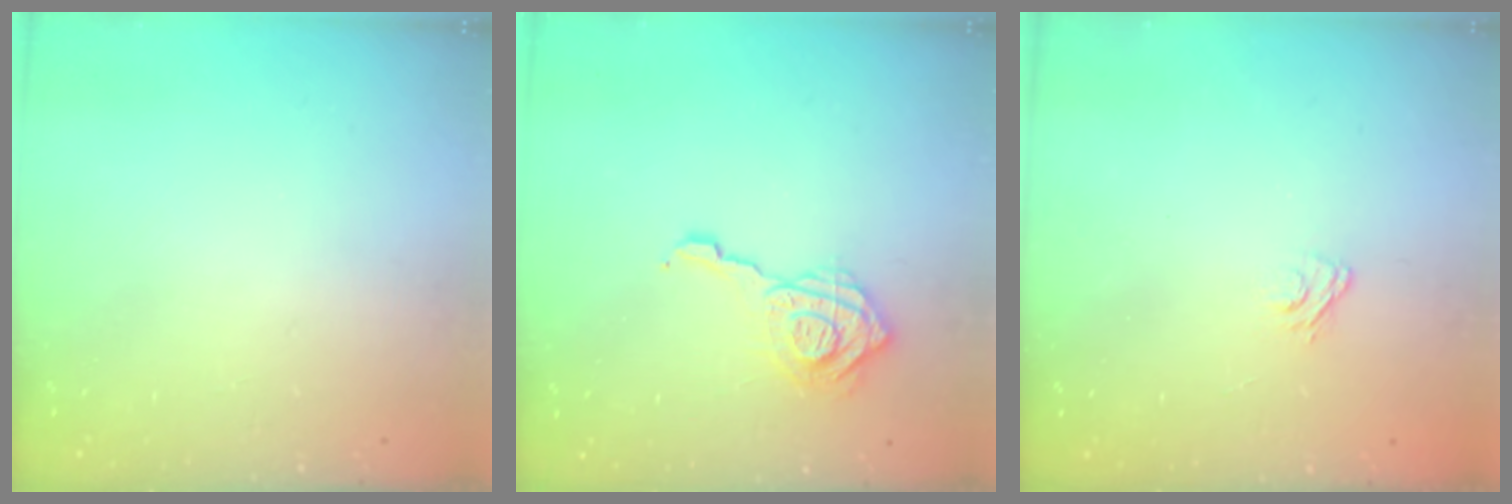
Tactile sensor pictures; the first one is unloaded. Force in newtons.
{"total": 13.8, "press": 13.8, "slide": 1.3}
{"total": 2.9, "press": 2.6, "slide": 1.2}